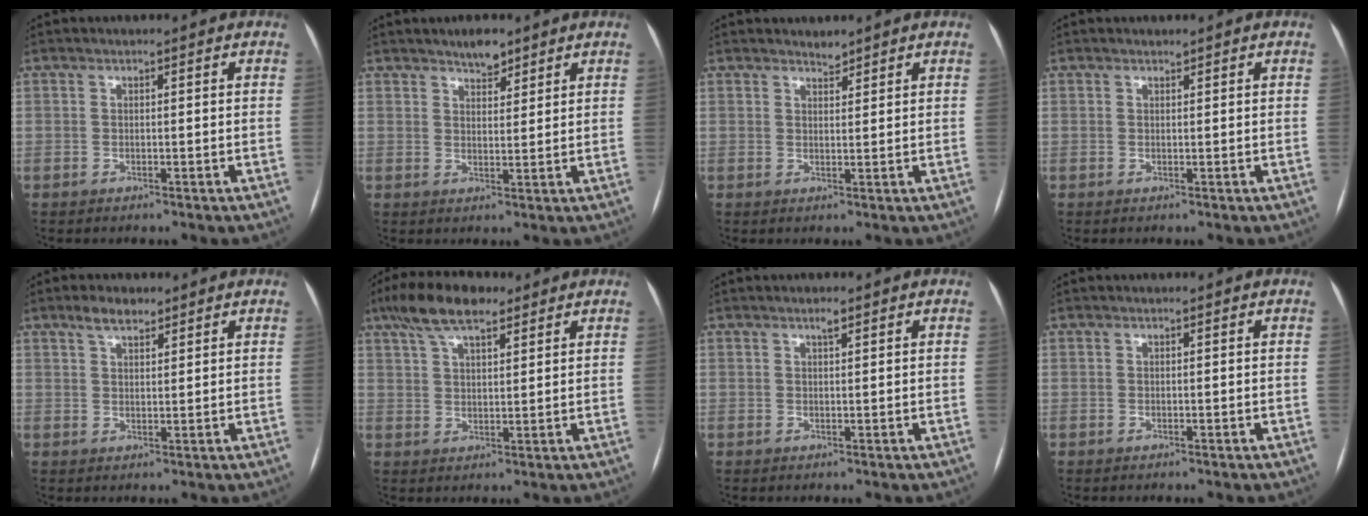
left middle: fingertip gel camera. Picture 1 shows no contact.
{"total": 3.4, "force": [2.8, 1.2, 1.5], "torque": [-0.024, 0.001, 0.043]}
{"total": 1.3, "force": [1.3, 0.2, 0.1], "torque": [-0.005, -0.003, 0.023]}
{"total": 0.0}
{"total": 4.7, "force": [3.4, 1.7, 2.8], "torque": [-0.054, 0.012, 0.061]}
{"total": 8.9, "force": [6.1, 2.9, 5.8], "torque": [-0.112, 0.023, 0.107]}
{"total": 1.0, "force": [0.7, 0.1, 0.7], "torque": [-0.013, 0.000, 0.012]}
{"total": 0.0}